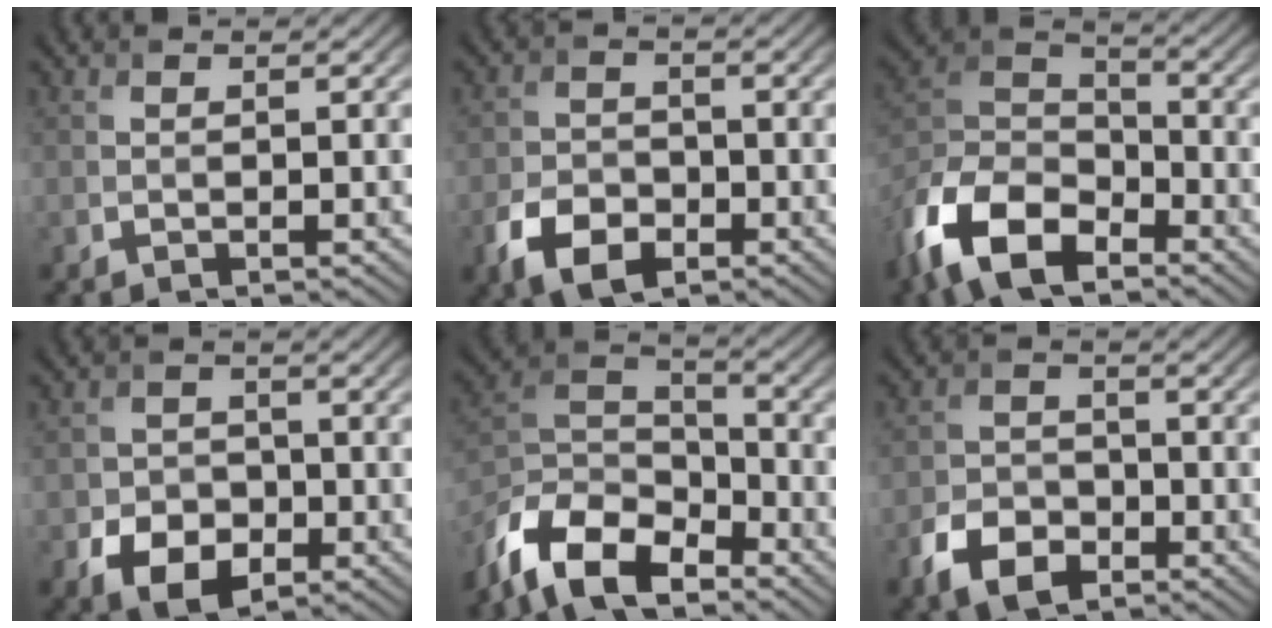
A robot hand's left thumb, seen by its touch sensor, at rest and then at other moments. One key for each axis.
{"total": 6.3, "fx": -3.2, "fy": 4.1, "fz": 3.6, "tx": -0.078, "ty": -0.010, "tz": -0.066}
{"total": 14.0, "fx": -8.6, "fy": 7.3, "fz": 8.2, "tx": -0.195, "ty": -0.022, "tz": -0.187}
{"total": 6.3, "fx": -2.7, "fy": 4.5, "fz": 3.4, "tx": -0.066, "ty": -0.016, "tz": -0.048}
{"total": 11.8, "fx": -8.4, "fy": 5.3, "fz": 6.4, "tx": -0.135, "ty": -0.010, "tz": -0.177}
{"total": 5.8, "fx": -3.3, "fy": 3.7, "fz": 3.0, "tx": -0.064, "ty": -0.007, "tz": -0.071}